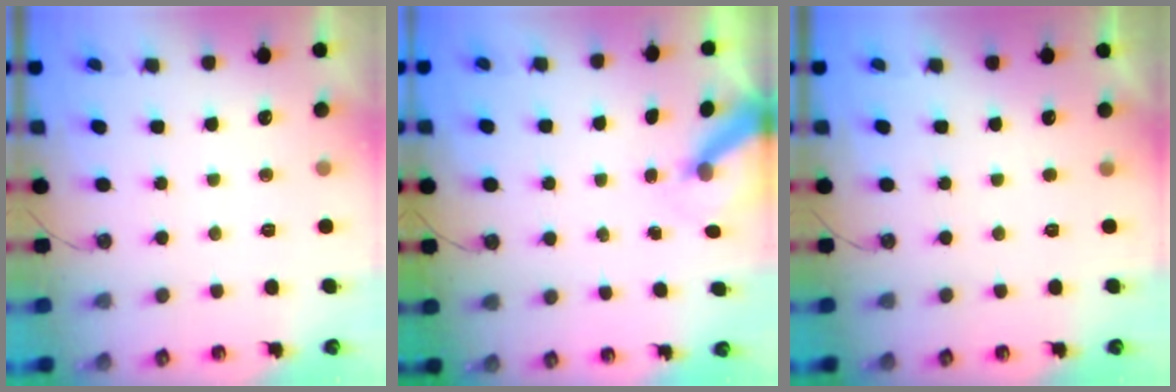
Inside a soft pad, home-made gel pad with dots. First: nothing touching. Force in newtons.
{"total": 5.4, "press": 5.4, "slide": 0.5}
{"total": 0.0}